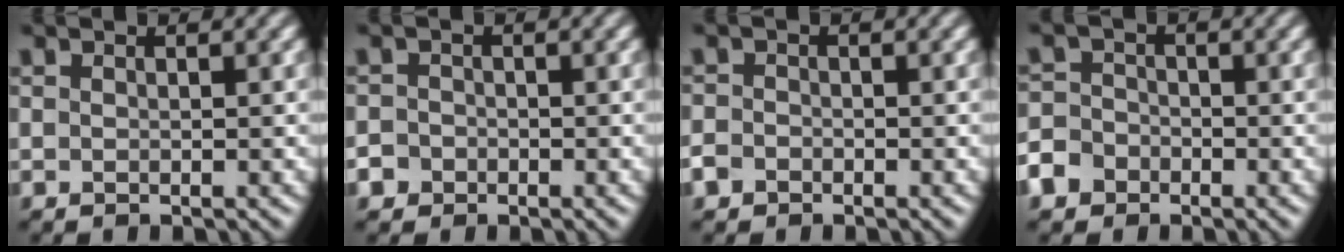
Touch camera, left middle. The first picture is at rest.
{"total": 2.7, "force": [-1.3, 2.3, 0.5], "torque": [0.003, 0.004, -0.034]}
{"total": 1.7, "force": [-1.0, 1.2, 0.4], "torque": [0.000, 0.001, -0.024]}
{"total": 4.2, "force": [-2.4, 3.3, 1.0], "torque": [-0.011, -0.004, -0.057]}